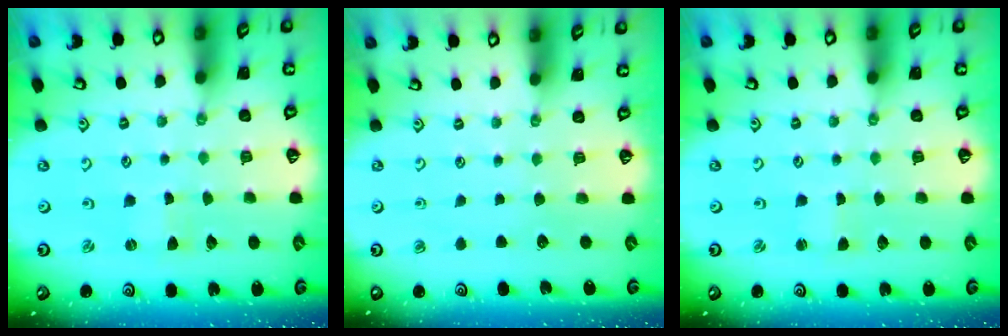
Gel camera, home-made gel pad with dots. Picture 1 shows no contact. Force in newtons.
{"total": 0.0}
{"total": 0.9, "press": 0.9, "slide": 0.0}